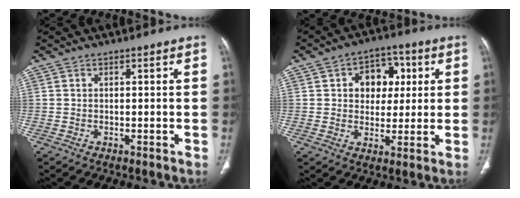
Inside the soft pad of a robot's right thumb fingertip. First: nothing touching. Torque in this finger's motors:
{"motor_torque": [0.16, 1.59, 0.71, -0.34, 0.06]}